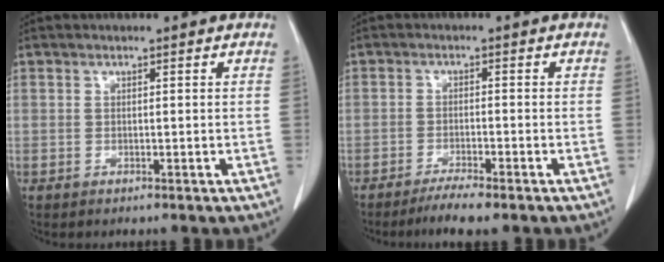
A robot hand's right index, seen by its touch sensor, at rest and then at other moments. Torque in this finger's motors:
{"motor_torque": [0.38, -0.35, 0.04, 0.02]}